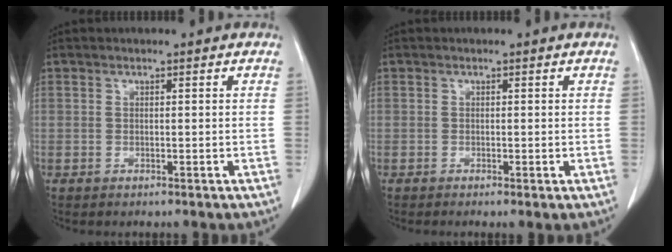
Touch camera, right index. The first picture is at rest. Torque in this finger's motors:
{"motor_torque": [0.32, -0.31, 0.19, 0.03]}